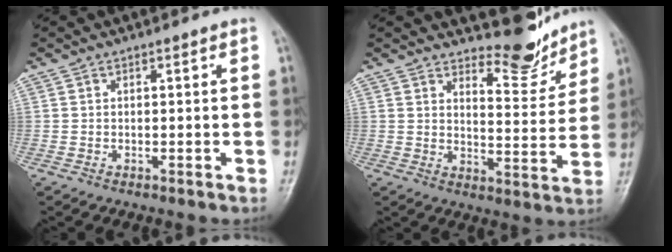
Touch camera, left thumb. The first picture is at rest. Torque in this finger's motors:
{"motor_torque": [0.10, -0.17, -0.14, -0.22, 0.14]}